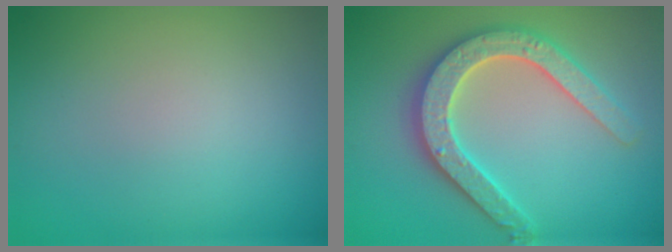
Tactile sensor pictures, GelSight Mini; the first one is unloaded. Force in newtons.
{"total": 5.2, "press": 5.1, "slide": 1.0}